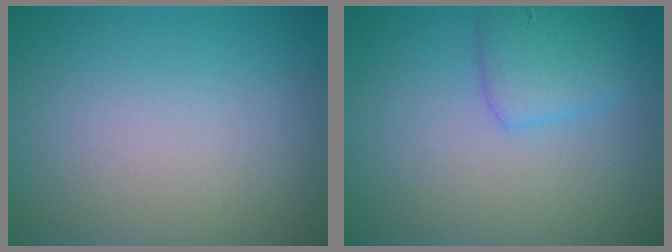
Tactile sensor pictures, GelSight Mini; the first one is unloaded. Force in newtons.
{"total": 2.8, "press": 2.8, "slide": 0.1}